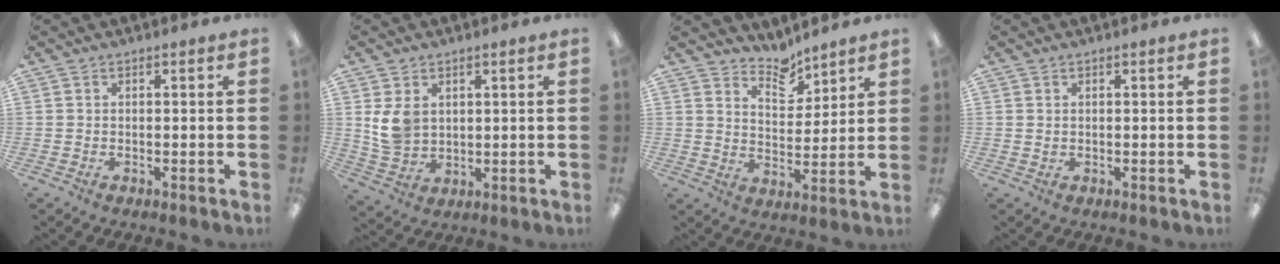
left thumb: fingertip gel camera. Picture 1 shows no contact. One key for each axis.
{"total": 6.8, "fx": 2.5, "fy": 5.2, "fz": 3.6, "tx": -0.069, "ty": -0.001, "tz": 0.049}
{"total": 7.3, "fx": 6.6, "fy": 2.8, "fz": 1.4, "tx": -0.010, "ty": -0.051, "tz": 0.120}
{"total": 0.8, "fx": 0.5, "fy": 0.5, "fz": 0.5, "tx": -0.011, "ty": 0.002, "tz": 0.008}